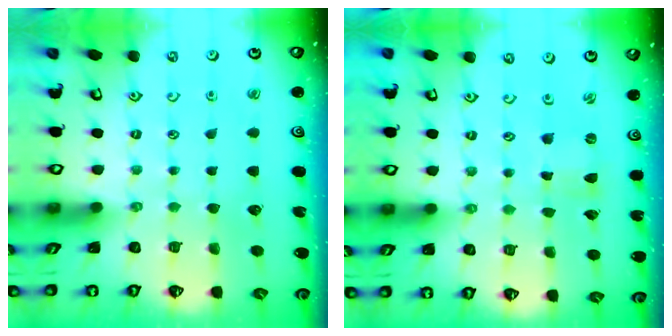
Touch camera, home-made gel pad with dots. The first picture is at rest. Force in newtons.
{"total": 0.0}